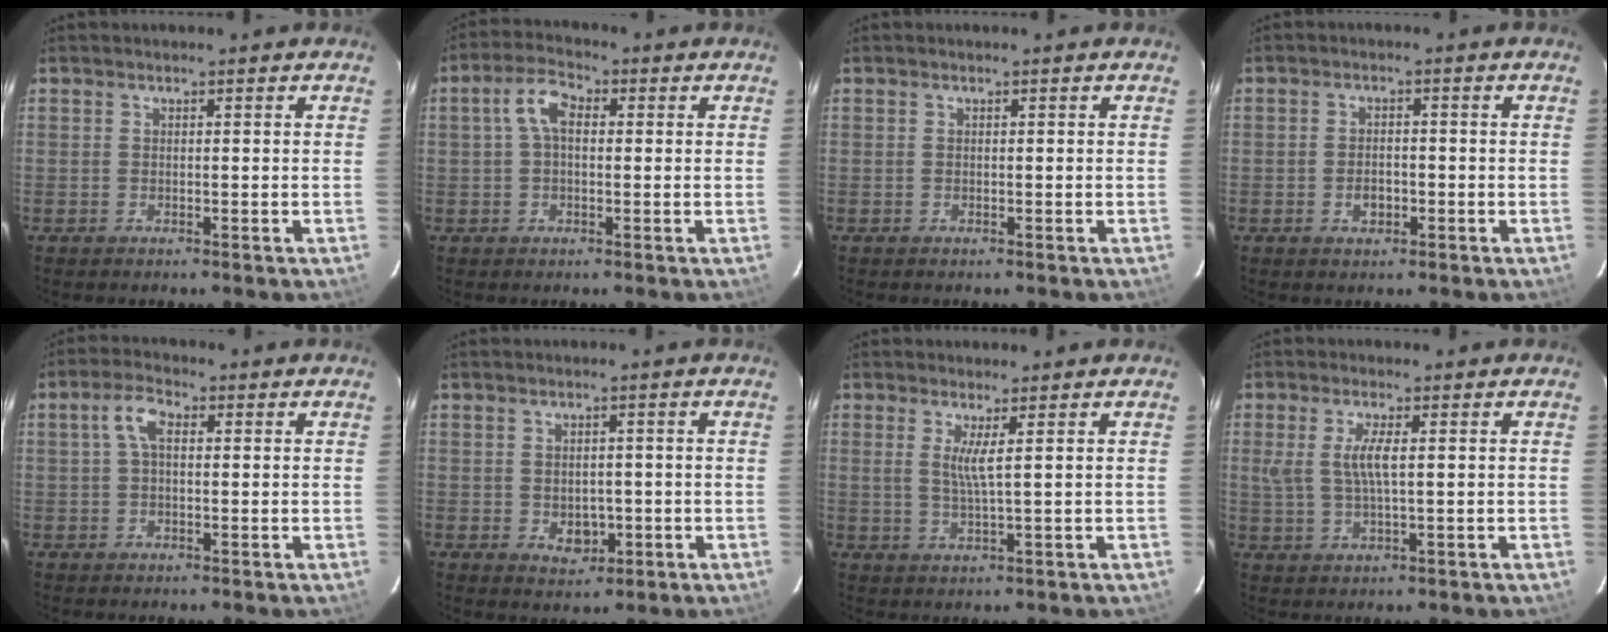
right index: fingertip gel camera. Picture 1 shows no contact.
{"total": 5.4, "force": [0.7, 3.1, 4.4], "torque": [-0.088, 0.020, 0.013]}
{"total": 0.0}
{"total": 2.8, "force": [-1.0, 2.0, 1.7], "torque": [-0.031, 0.001, -0.015]}
{"total": 4.4, "force": [0.8, 2.3, 3.7], "torque": [-0.074, 0.016, 0.015]}
{"total": 4.2, "force": [-0.8, 3.3, 2.4], "torque": [-0.040, -0.002, -0.002]}
{"total": 3.0, "force": [1.1, -0.5, 2.8], "torque": [-0.054, -0.009, 0.018]}
{"total": 4.9, "force": [0.8, 1.0, 4.8], "torque": [-0.101, -0.002, 0.019]}